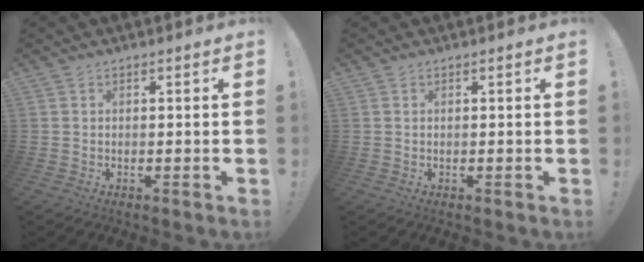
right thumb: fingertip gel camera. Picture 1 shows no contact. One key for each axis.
{"total": 0.0}